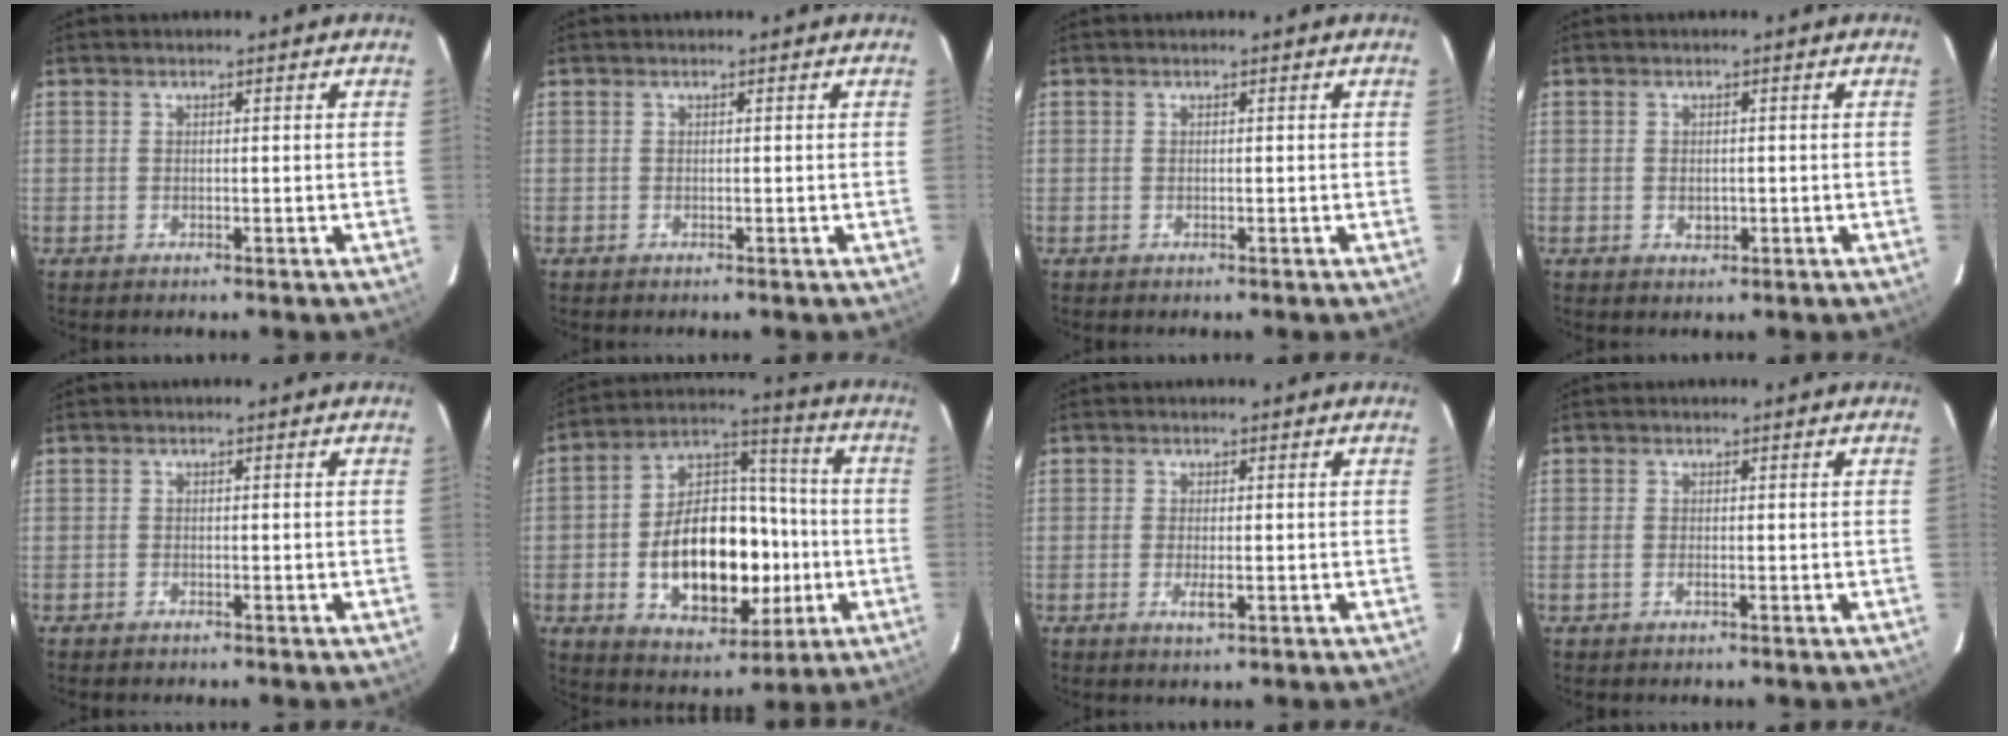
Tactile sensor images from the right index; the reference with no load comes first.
{"total": 0.0}
{"total": 0.0}
{"total": 2.0, "force": [-0.4, 1.5, 1.3], "torque": [-0.019, 0.001, -0.005]}
{"total": 0.7, "force": [-0.7, 0.3, 0.0], "torque": [-0.003, 0.002, -0.013]}
{"total": 20.5, "force": [-3.9, 12.7, 15.6], "torque": [-0.283, 0.040, -0.044]}
{"total": 2.5, "force": [-0.8, 0.7, 2.3], "torque": [-0.044, -0.004, -0.013]}
{"total": 1.2, "force": [-0.4, 0.3, 1.1], "torque": [-0.023, 0.000, -0.009]}